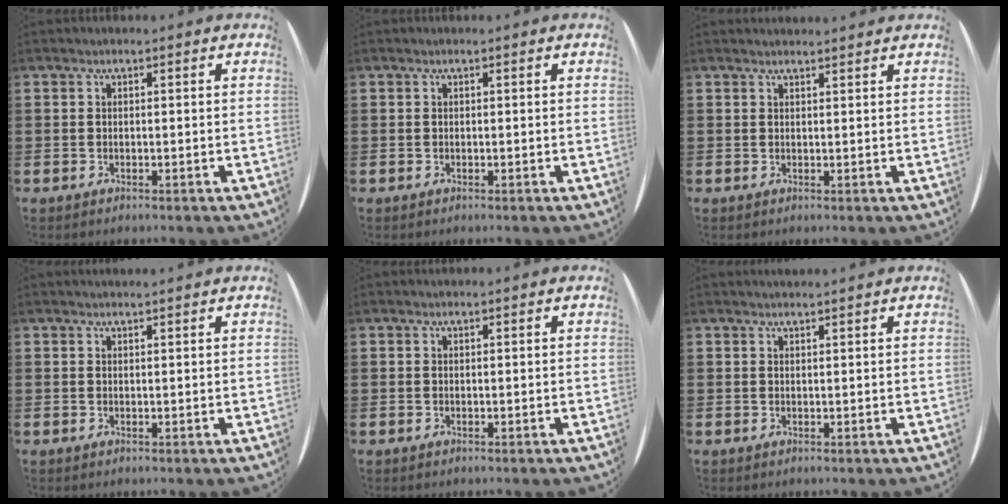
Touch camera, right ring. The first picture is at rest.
{"total": 0.0}
{"total": 1.0, "force": [1.0, -0.1, -0.1], "torque": [0.003, 0.001, 0.019]}
{"total": 0.7, "force": [0.7, -0.2, 0.0], "torque": [0.001, -0.001, 0.013]}
{"total": 0.0}
{"total": 0.8, "force": [0.8, -0.2, 0.0], "torque": [0.002, -0.001, 0.015]}